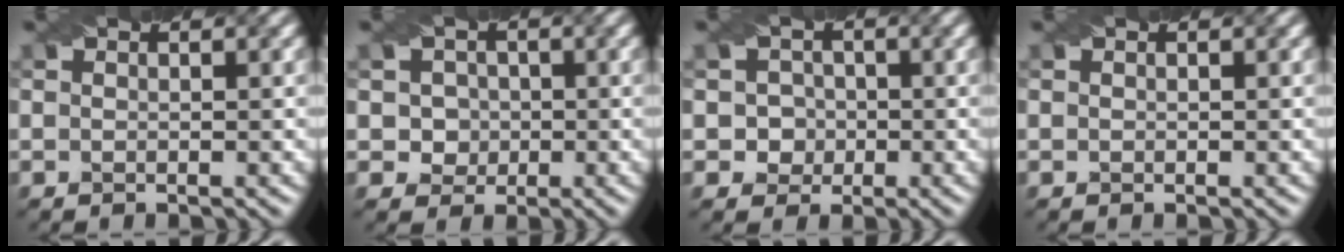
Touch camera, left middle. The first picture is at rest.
{"total": 2.7, "force": [0.3, 2.5, 0.9], "torque": [-0.005, 0.006, 0.013]}
{"total": 2.4, "force": [-0.2, 2.3, 0.6], "torque": [0.008, 0.005, -0.003]}
{"total": 0.0}